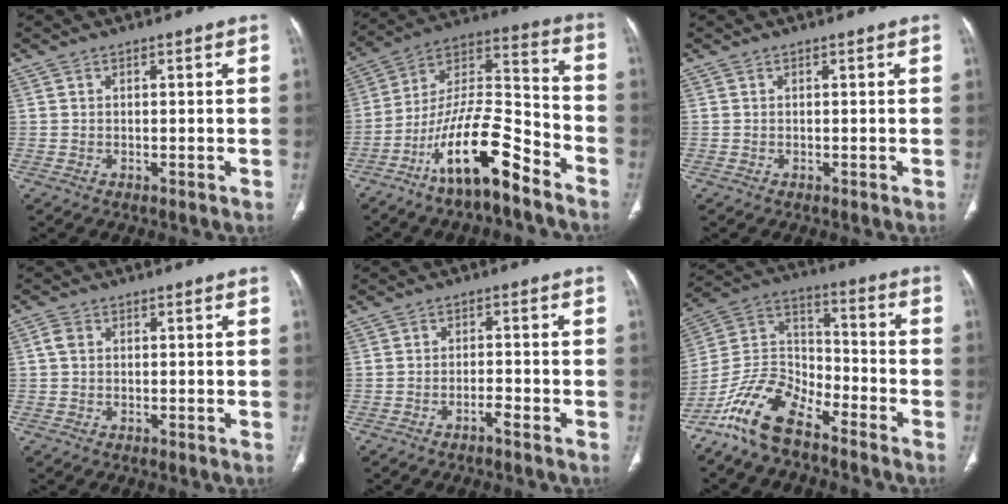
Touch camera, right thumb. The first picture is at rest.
{"total": 17.3, "force": [-11.1, 5.0, 12.3], "torque": [-0.213, 0.088, -0.199]}
{"total": 0.0}
{"total": 1.8, "force": [0.3, 1.4, 1.1], "torque": [-0.022, 0.007, 0.005]}
{"total": 2.2, "force": [-1.5, 0.3, 1.6], "torque": [-0.031, 0.012, -0.027]}
{"total": 13.1, "force": [-9.8, 5.2, 6.8], "torque": [-0.124, 0.075, -0.196]}